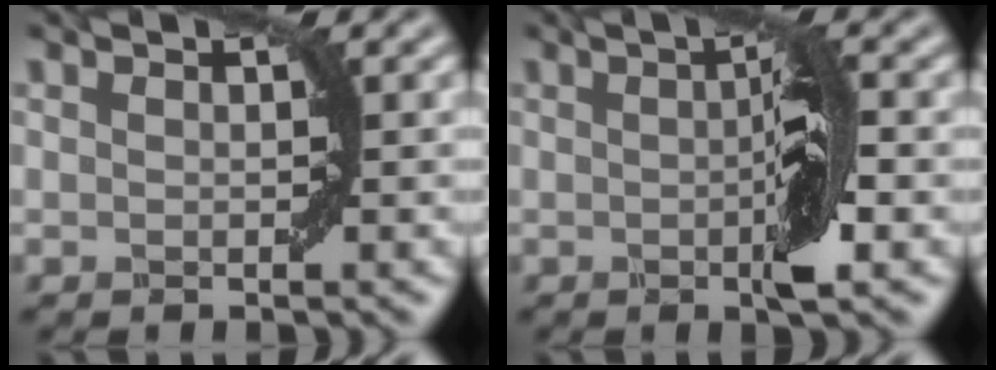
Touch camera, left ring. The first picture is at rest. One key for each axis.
{"total": 4.1, "fx": -0.2, "fy": 0.5, "fz": 4.1, "tx": -0.065, "ty": 0.001, "tz": -0.003}